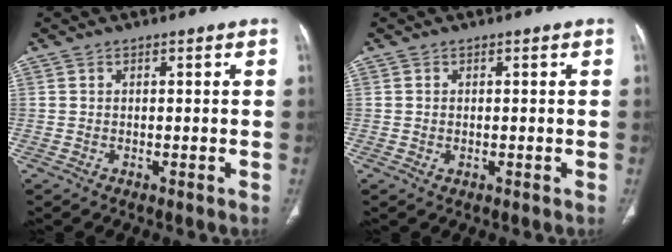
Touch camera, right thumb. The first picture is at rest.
{"total": 0.6, "force": [-0.1, 0.4, 0.4], "torque": [-0.014, 0.002, 0.002]}